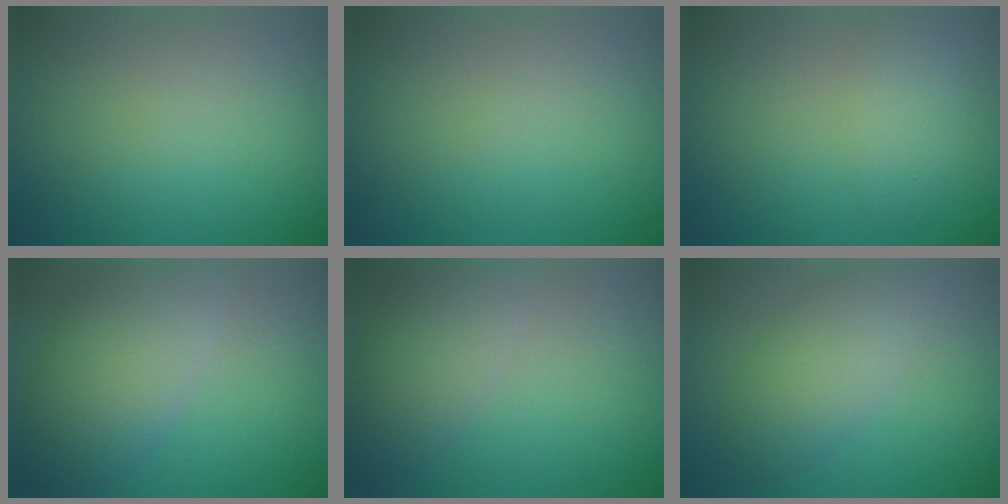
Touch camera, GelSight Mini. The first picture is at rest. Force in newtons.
{"total": 0.0}
{"total": 1.8, "press": 1.8, "slide": 0.2}
{"total": 7.0, "press": 7.0, "slide": 0.6}
{"total": 5.1, "press": 5.1, "slide": 0.3}
{"total": 4.6, "press": 4.6, "slide": 0.3}